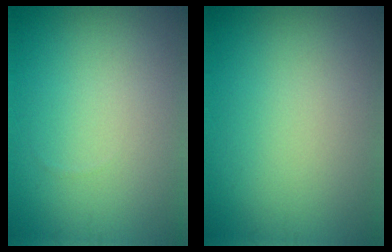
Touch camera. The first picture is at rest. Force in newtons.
{"total": 0.0}